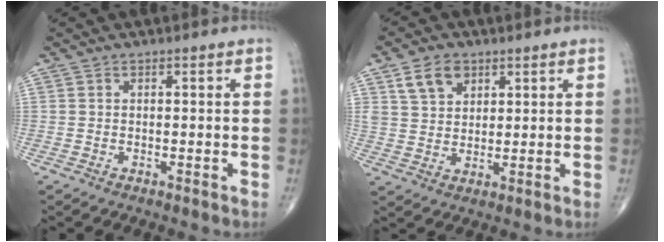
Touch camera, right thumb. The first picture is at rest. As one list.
[{"total": 6.8, "force": [3.6, 4.7, 3.4], "torque": [-0.045, -0.015, 0.070]}]